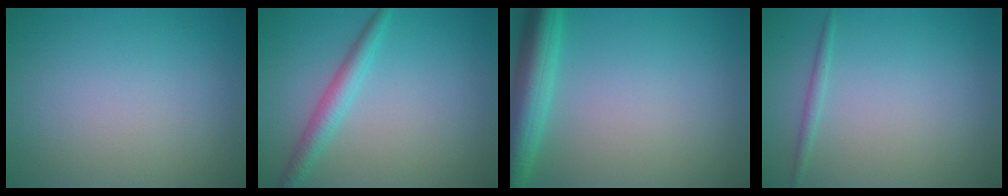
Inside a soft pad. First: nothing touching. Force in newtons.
{"total": 2.5, "press": 2.5, "slide": 0.1}
{"total": 5.4, "press": 5.4, "slide": 0.3}
{"total": 0.9, "press": 0.9, "slide": 0.1}